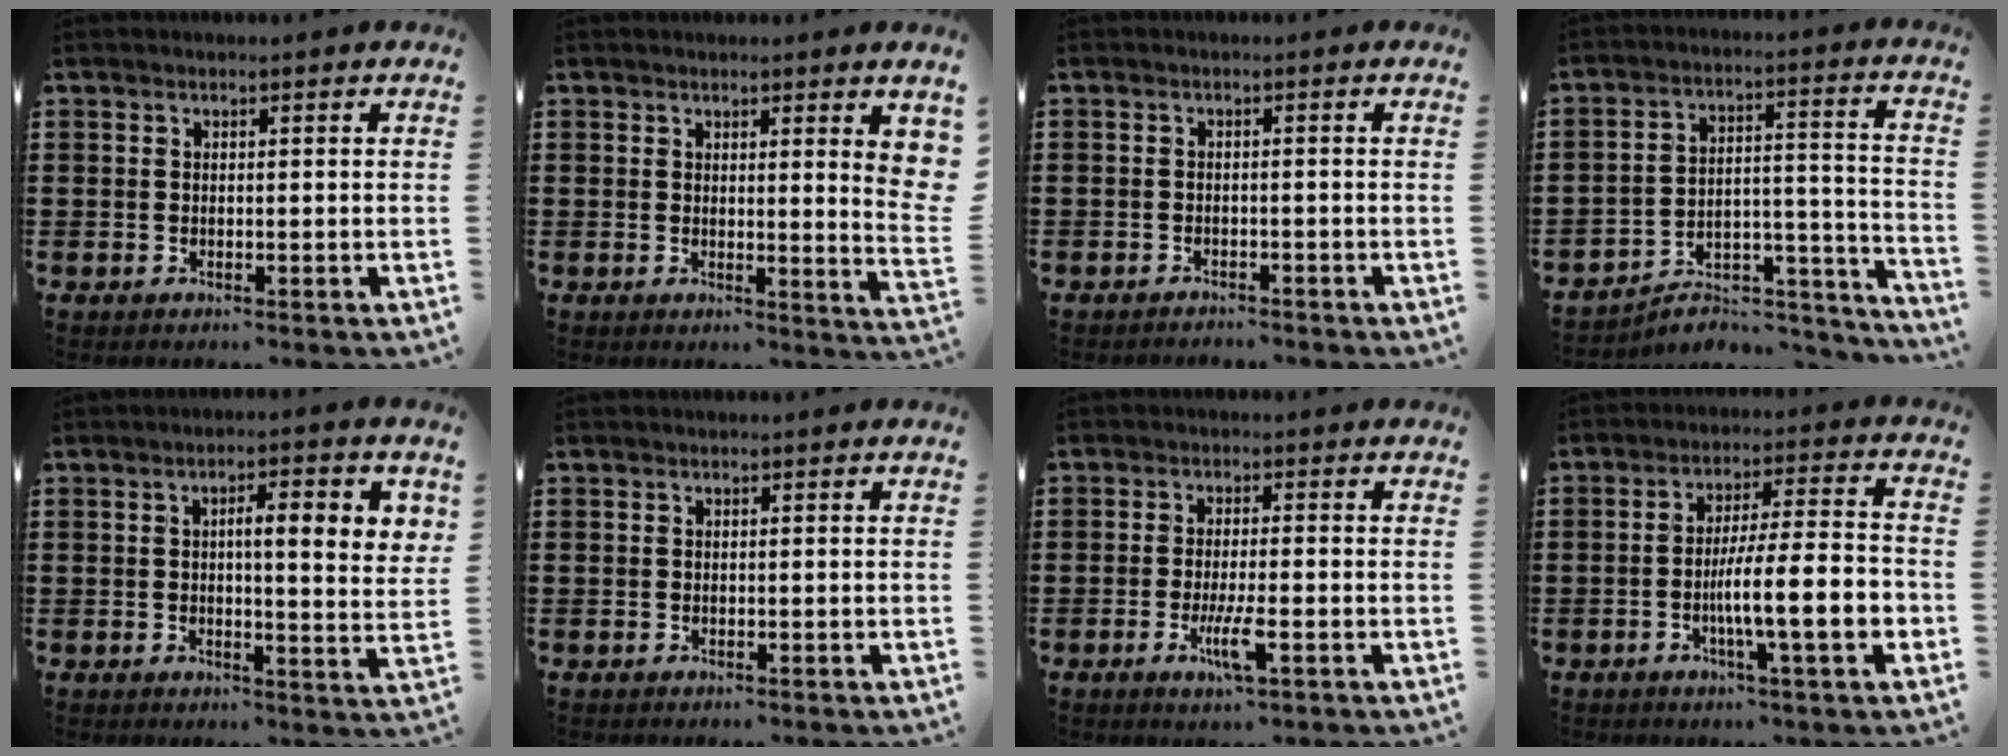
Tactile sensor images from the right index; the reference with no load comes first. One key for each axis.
{"total": 3.4, "fx": 1.6, "fy": 0.3, "fz": 3.0, "tx": -0.046, "ty": -0.008, "tz": 0.026}
{"total": 1.4, "fx": -1.4, "fy": 0.2, "fz": 0.0, "tx": -0.005, "ty": 0.002, "tz": -0.031}
{"total": 4.8, "fx": -4.1, "fy": 1.9, "fz": 1.6, "tx": -0.030, "ty": 0.001, "tz": -0.083}
{"total": 6.2, "fx": 1.3, "fy": 1.1, "fz": 5.9, "tx": -0.097, "ty": -0.004, "tz": 0.015}
{"total": 0.0}
{"total": 5.1, "fx": -2.0, "fy": 0.8, "fz": 4.6, "tx": -0.088, "ty": -0.011, "tz": -0.036}
{"total": 10.9, "fx": -3.1, "fy": 1.8, "fz": 10.3, "tx": -0.162, "ty": -0.006, "tz": -0.058}